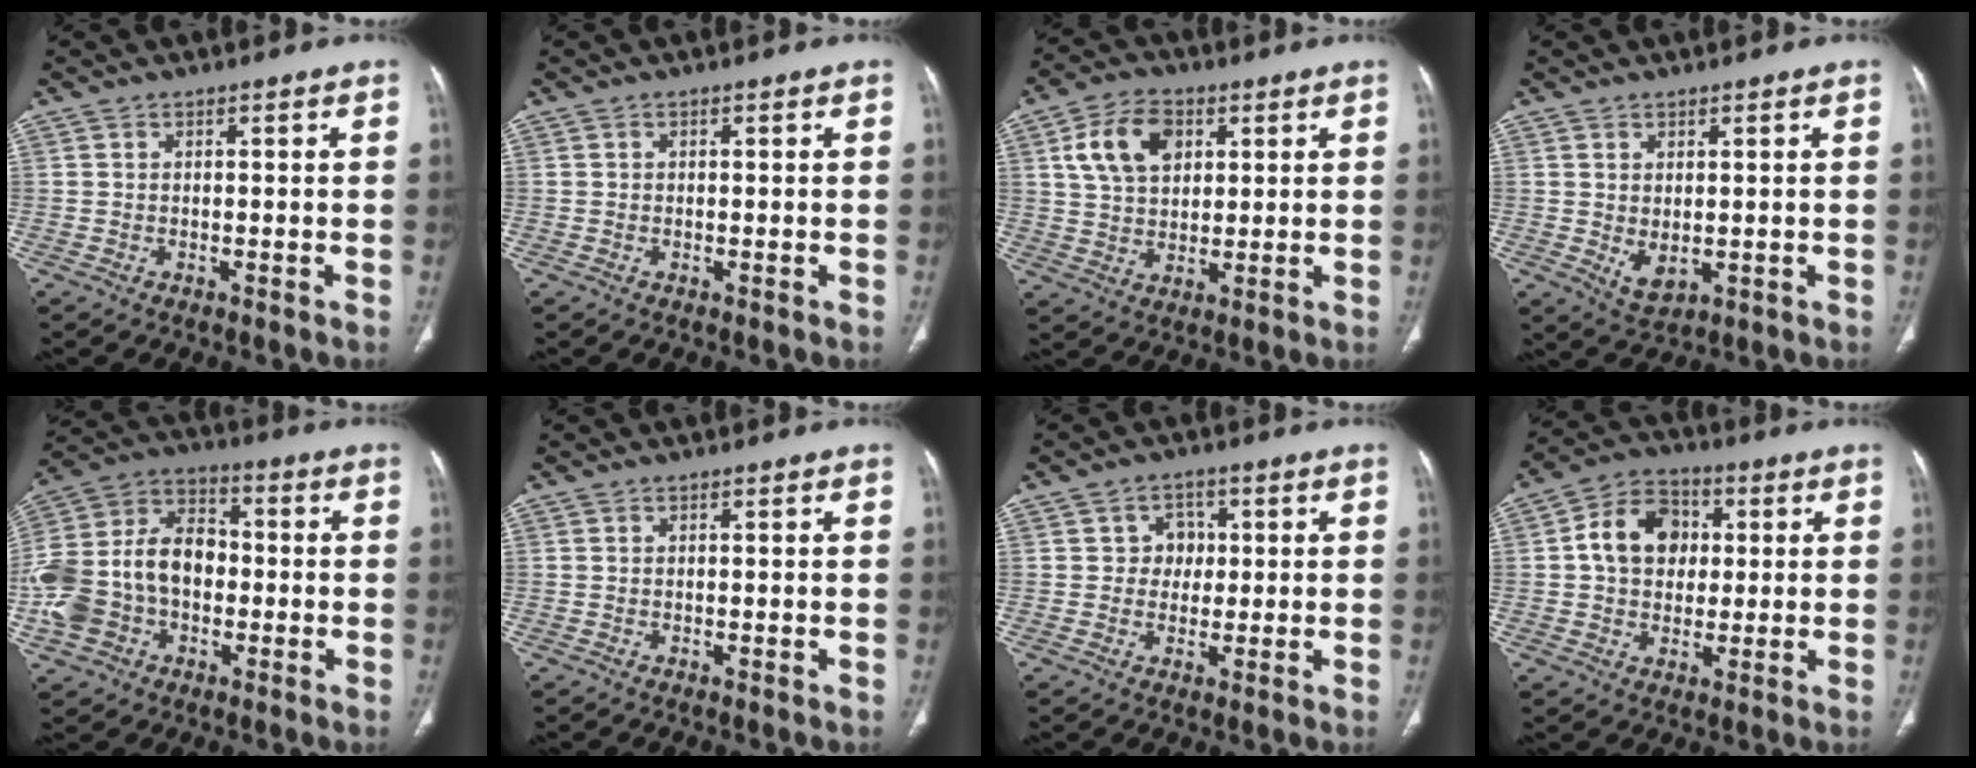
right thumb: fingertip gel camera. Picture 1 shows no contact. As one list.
[{"total": 0.0}, {"total": 10.8, "force": [3.8, 7.2, 7.1], "torque": [-0.112, -0.002, 0.068]}, {"total": 4.1, "force": [-0.2, 2.4, 3.3], "torque": [-0.051, -0.008, 0.014]}, {"total": 19.2, "force": [-3.0, 14.0, 12.7], "torque": [-0.263, 0.042, -0.054]}, {"total": 0.0}, {"total": 4.3, "force": [0.6, 3.9, 1.8], "torque": [0.005, 0.006, 0.004]}, {"total": 11.2, "force": [1.6, 8.8, 6.8], "torque": [-0.087, 0.014, 0.019]}]